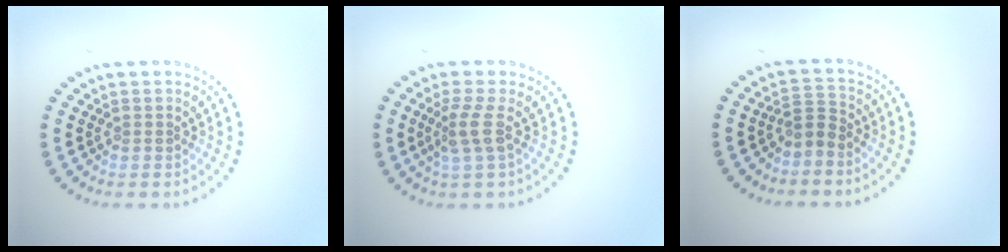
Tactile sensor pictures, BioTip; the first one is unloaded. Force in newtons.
{"total": 2.3, "press": 1.6, "slide": 1.7}
{"total": 1.9, "press": 1.3, "slide": 1.3}